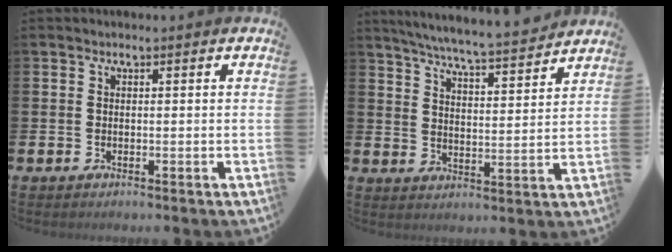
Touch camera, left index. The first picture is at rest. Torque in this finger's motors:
{"motor_torque": [0.10, -0.37, 0.71, 0.21]}